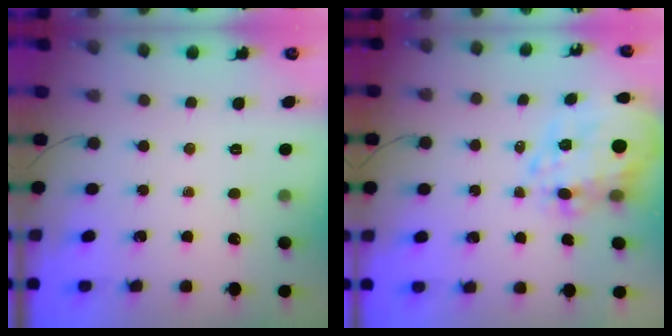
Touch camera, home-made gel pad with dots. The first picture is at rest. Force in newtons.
{"total": 12.2, "press": 12.0, "slide": 2.2}